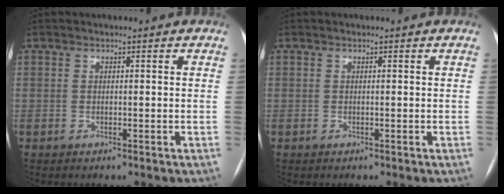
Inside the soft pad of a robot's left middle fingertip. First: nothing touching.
{"total": 0.0}